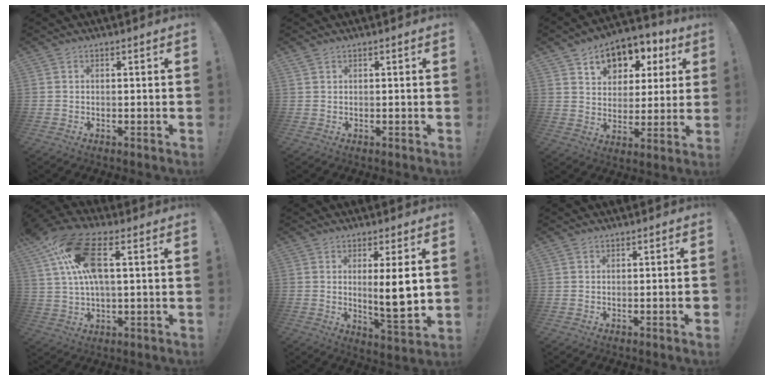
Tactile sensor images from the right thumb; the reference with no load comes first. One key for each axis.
{"total": 0.6, "fx": 0.4, "fy": 0.1, "fz": 0.4, "tx": -0.009, "ty": 0.001, "tz": 0.009}
{"total": 10.8, "fx": 5.7, "fy": 7.9, "fz": 4.7, "tx": -0.055, "ty": -0.037, "tz": 0.106}
{"total": 16.7, "fx": 4.9, "fy": 7.5, "fz": 14.1, "tx": -0.264, "ty": -0.007, "tz": 0.086}
{"total": 9.8, "fx": 1.6, "fy": 1.3, "fz": 9.6, "tx": -0.137, "ty": -0.018, "tz": 0.025}
{"total": 1.7, "fx": -0.6, "fy": -0.1, "fz": 1.6, "tx": -0.019, "ty": -0.002, "tz": -0.012}